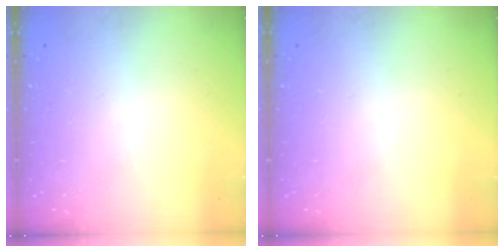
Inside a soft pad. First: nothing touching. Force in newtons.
{"total": 0.0}